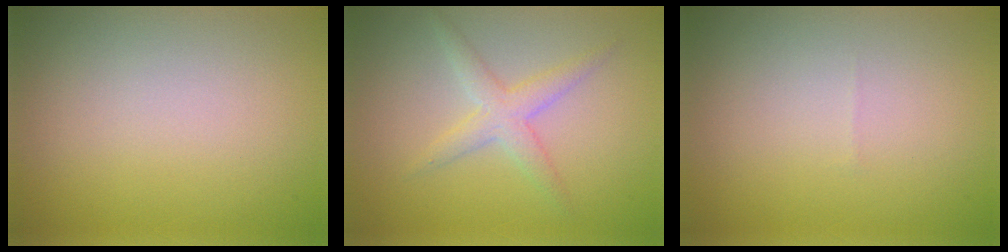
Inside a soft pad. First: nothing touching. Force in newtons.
{"total": 2.5, "press": 2.5, "slide": 0.0}
{"total": 0.0}